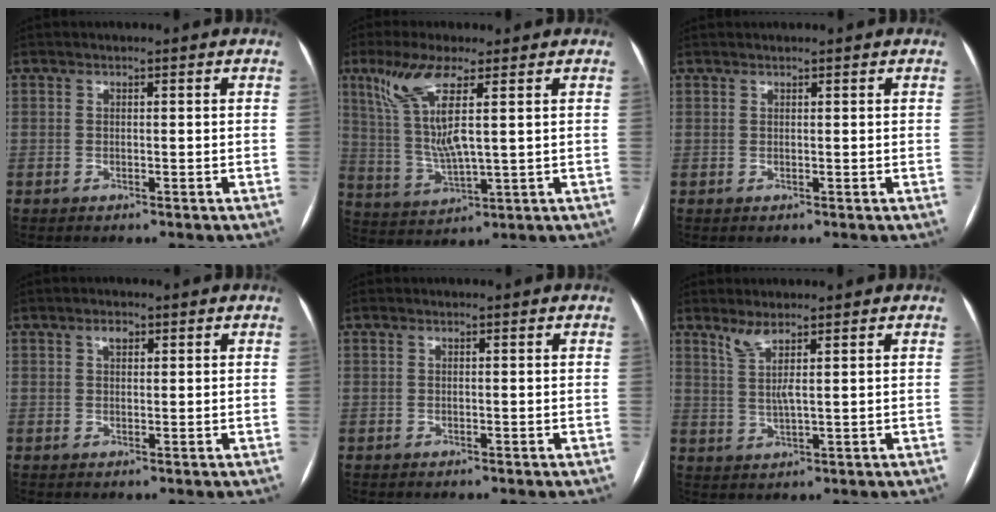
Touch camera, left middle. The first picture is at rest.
{"total": 9.5, "force": [3.9, 1.0, 8.7], "torque": [-0.195, -0.002, 0.082]}
{"total": 0.7, "force": [0.7, 0.0, 0.1], "torque": [-0.006, 0.014, 0.016]}
{"total": 1.5, "force": [0.8, 0.9, 0.9], "torque": [-0.017, 0.006, 0.014]}
{"total": 0.0}
{"total": 3.4, "force": [2.3, 0.0, 2.5], "torque": [-0.060, -0.005, 0.050]}